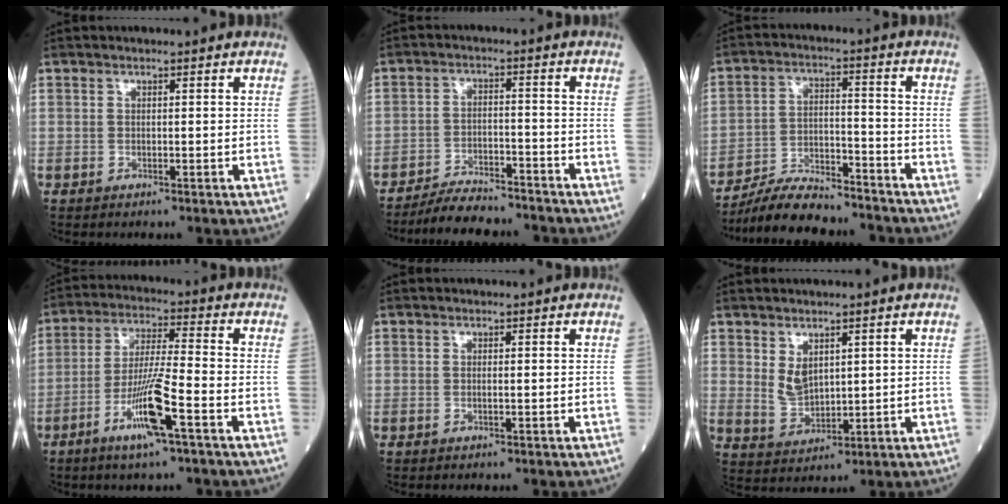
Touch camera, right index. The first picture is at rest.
{"total": 9.2, "force": [-8.6, 1.5, 2.7], "torque": [-0.037, -0.002, -0.141]}
{"total": 11.8, "force": [-11.0, 2.0, 3.6], "torque": [-0.062, 0.009, -0.191]}
{"total": 9.9, "force": [-4.8, -0.1, 8.7], "torque": [-0.171, -0.008, -0.092]}
{"total": 0.0}
{"total": 4.0, "force": [1.6, 2.5, 2.8], "torque": [-0.060, -0.003, 0.043]}